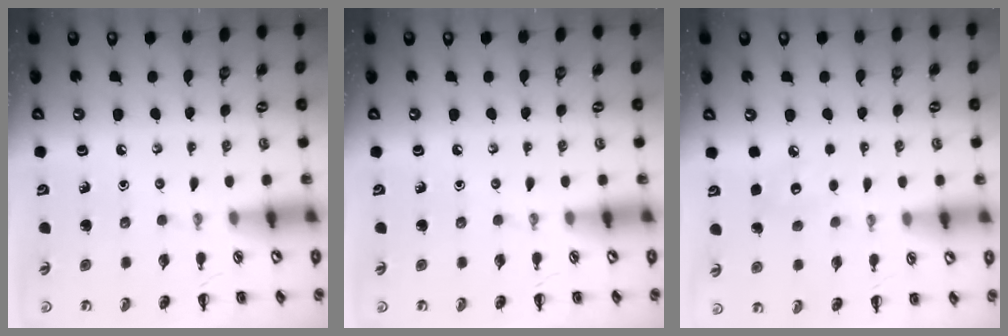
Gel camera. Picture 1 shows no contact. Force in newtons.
{"total": 0.0}
{"total": 5.9, "press": 5.6, "slide": 1.7}